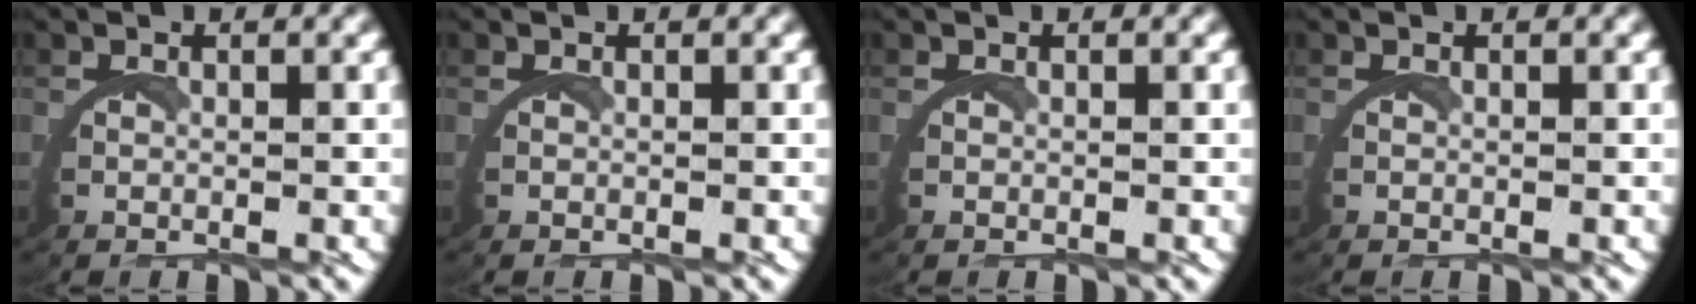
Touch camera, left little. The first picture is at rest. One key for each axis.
{"total": 0.0}
{"total": 0.0}
{"total": 0.0}